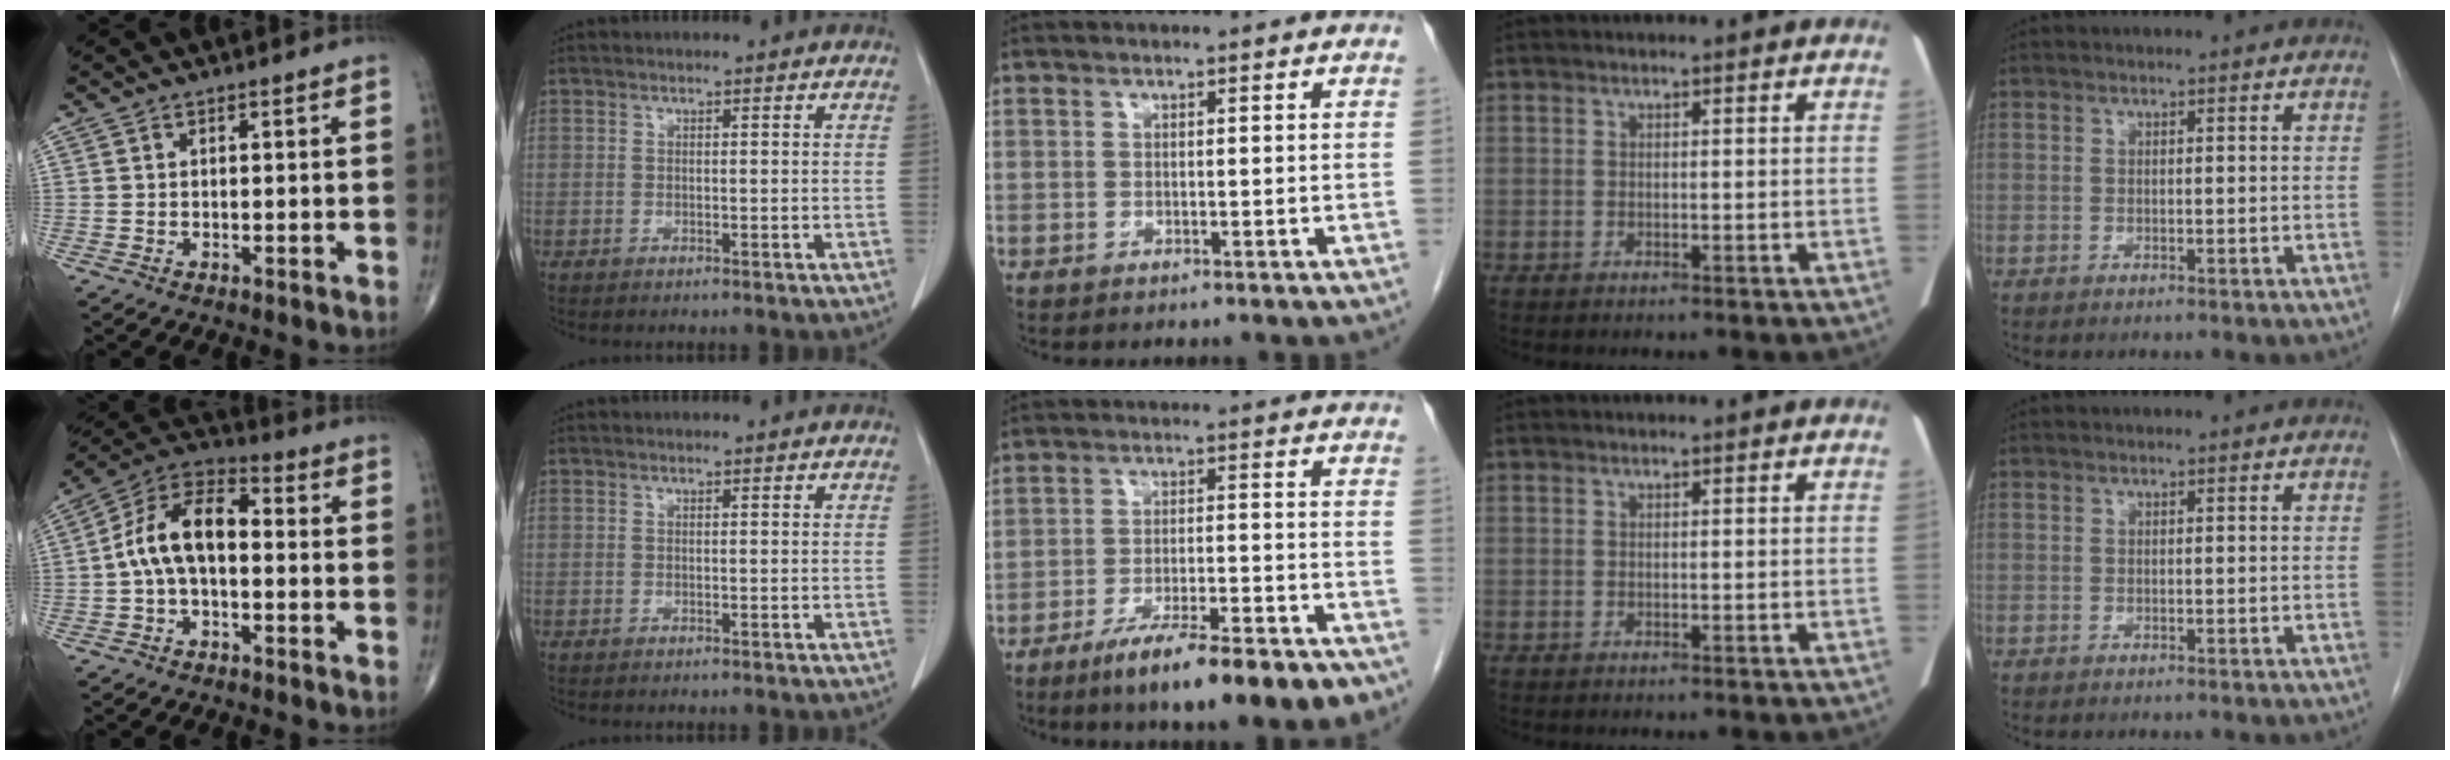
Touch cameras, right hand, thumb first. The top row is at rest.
{"thumb": {"total": 11.9, "force": [-0.6, 6.6, 9.9], "torque": [-0.174, 0.043, -0.022]}, "middle": {"total": 14.9, "force": [-10.6, 2.4, 10.3], "torque": [-0.122, -0.010, -0.160]}}